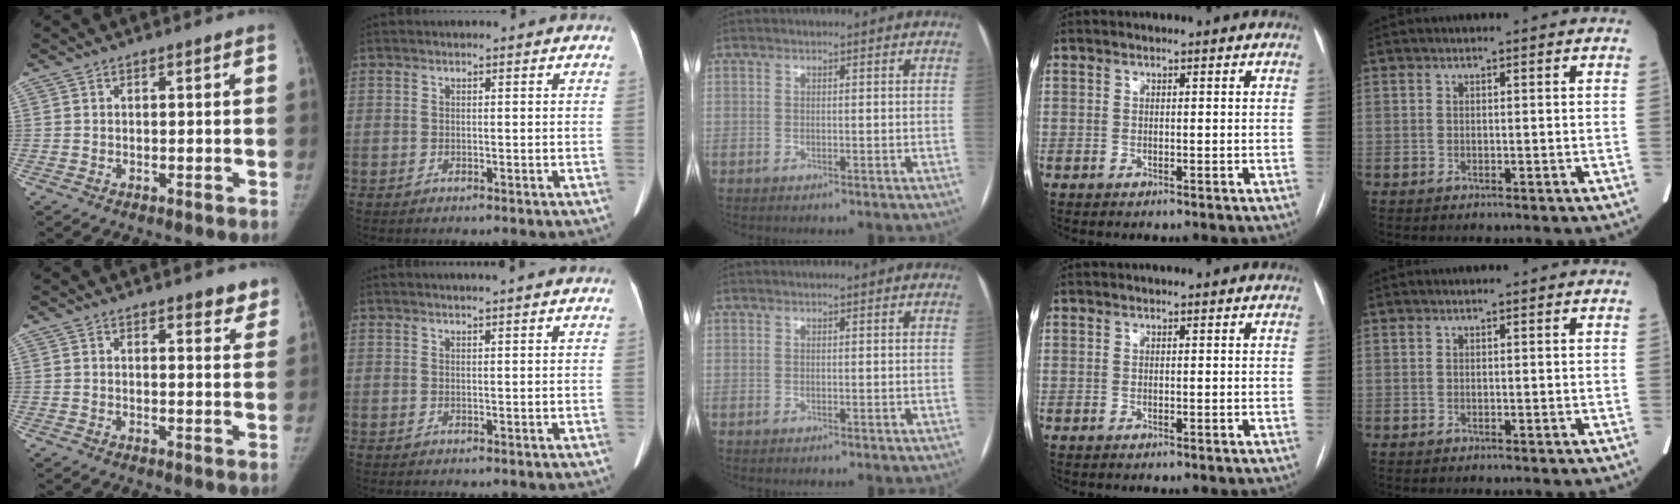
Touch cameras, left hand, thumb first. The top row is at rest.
{"thumb": {"total": 4.3, "force": [3.5, 1.6, 1.9], "torque": [0.007, -0.017, 0.038]}, "index": {"total": 2.1, "force": [1.8, -0.5, 0.9], "torque": [-0.013, 0.006, 0.029]}}